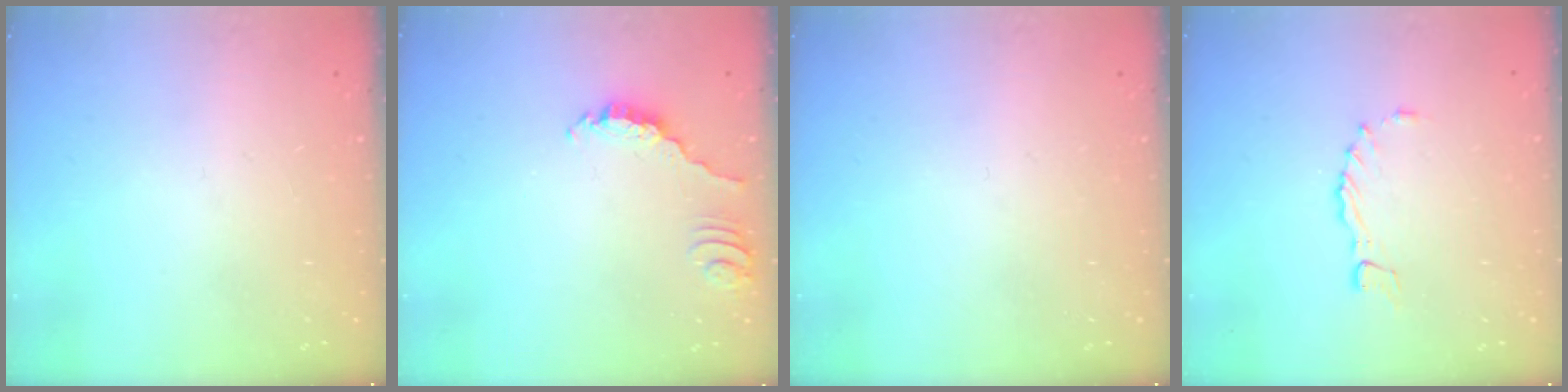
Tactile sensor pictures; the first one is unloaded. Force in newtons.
{"total": 2.3, "press": 2.3, "slide": 0.2}
{"total": 0.0}
{"total": 1.8, "press": 1.7, "slide": 0.3}